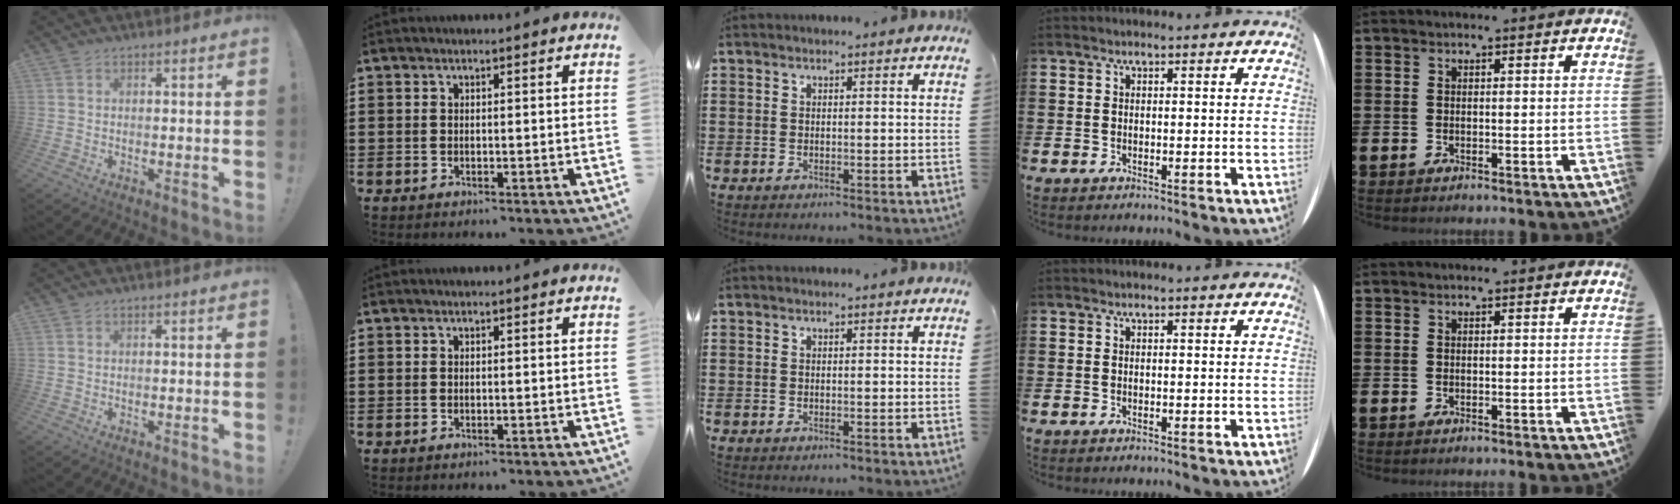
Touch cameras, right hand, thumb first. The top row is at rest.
{}